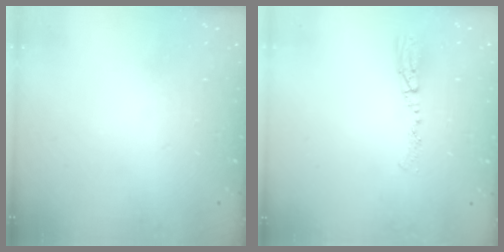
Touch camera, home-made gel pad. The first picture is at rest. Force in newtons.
{"total": 5.6, "press": 5.3, "slide": 1.9}